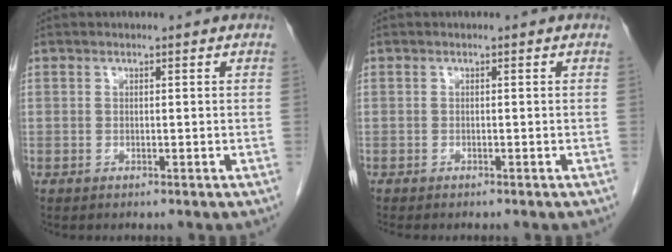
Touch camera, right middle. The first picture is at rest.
{"total": 2.8, "force": [-2.5, 0.6, 1.2], "torque": [-0.013, -0.004, -0.028]}